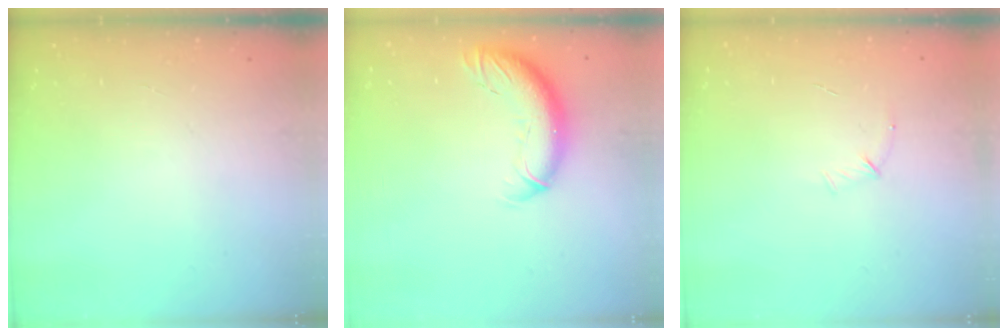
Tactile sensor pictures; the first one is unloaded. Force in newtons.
{"total": 12.0, "press": 11.7, "slide": 3.0}
{"total": 4.9, "press": 4.7, "slide": 1.2}